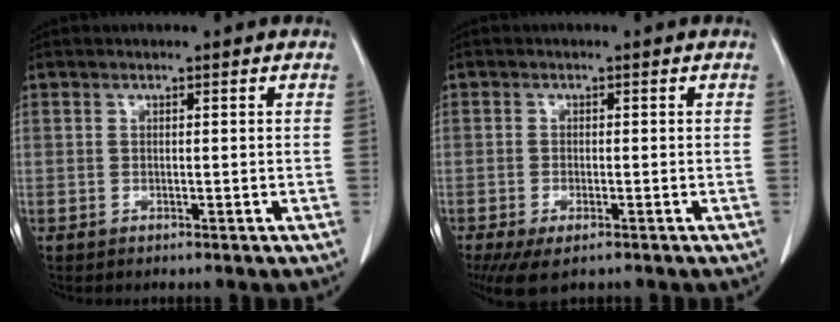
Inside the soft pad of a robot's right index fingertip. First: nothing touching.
{"total": 5.0, "force": [-3.2, 1.8, 3.4], "torque": [-0.057, -0.012, -0.049]}